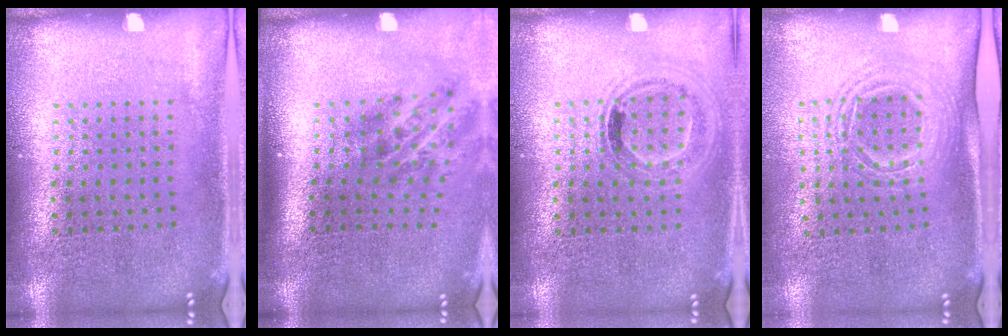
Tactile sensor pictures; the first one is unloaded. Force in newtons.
{"total": 2.0, "press": 1.3, "slide": 1.5}
{"total": 1.0, "press": 0.9, "slide": 0.4}
{"total": 1.6, "press": 1.3, "slide": 1.0}